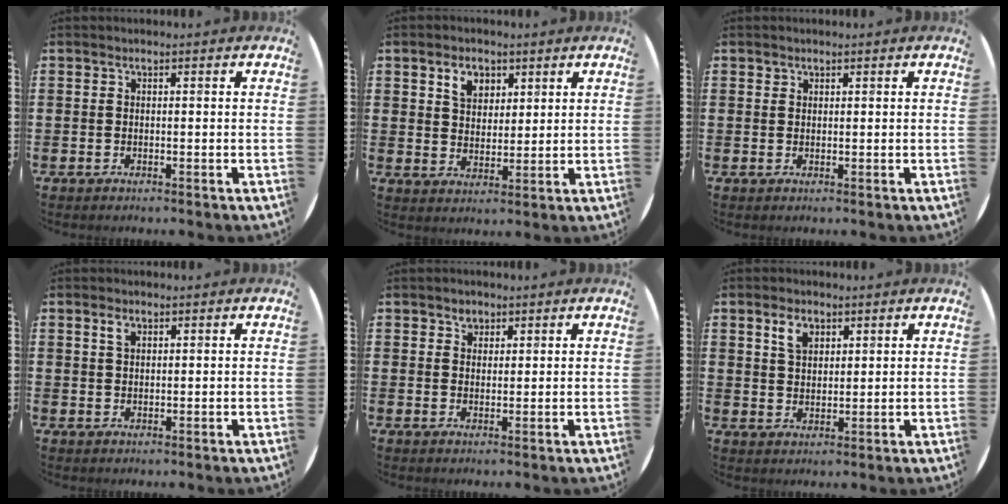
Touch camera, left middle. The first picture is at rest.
{"total": 3.7, "force": [2.3, 2.5, 1.4], "torque": [-0.019, 0.001, 0.039]}
{"total": 0.7, "force": [0.6, 0.3, -0.1], "torque": [0.009, 0.000, 0.010]}
{"total": 1.7, "force": [1.1, 0.9, 0.8], "torque": [-0.010, 0.003, 0.018]}
{"total": 1.8, "force": [1.4, 1.2, 0.2], "torque": [0.011, -0.004, 0.024]}
{"total": 3.2, "force": [2.1, 1.9, 1.5], "torque": [-0.018, -0.003, 0.035]}